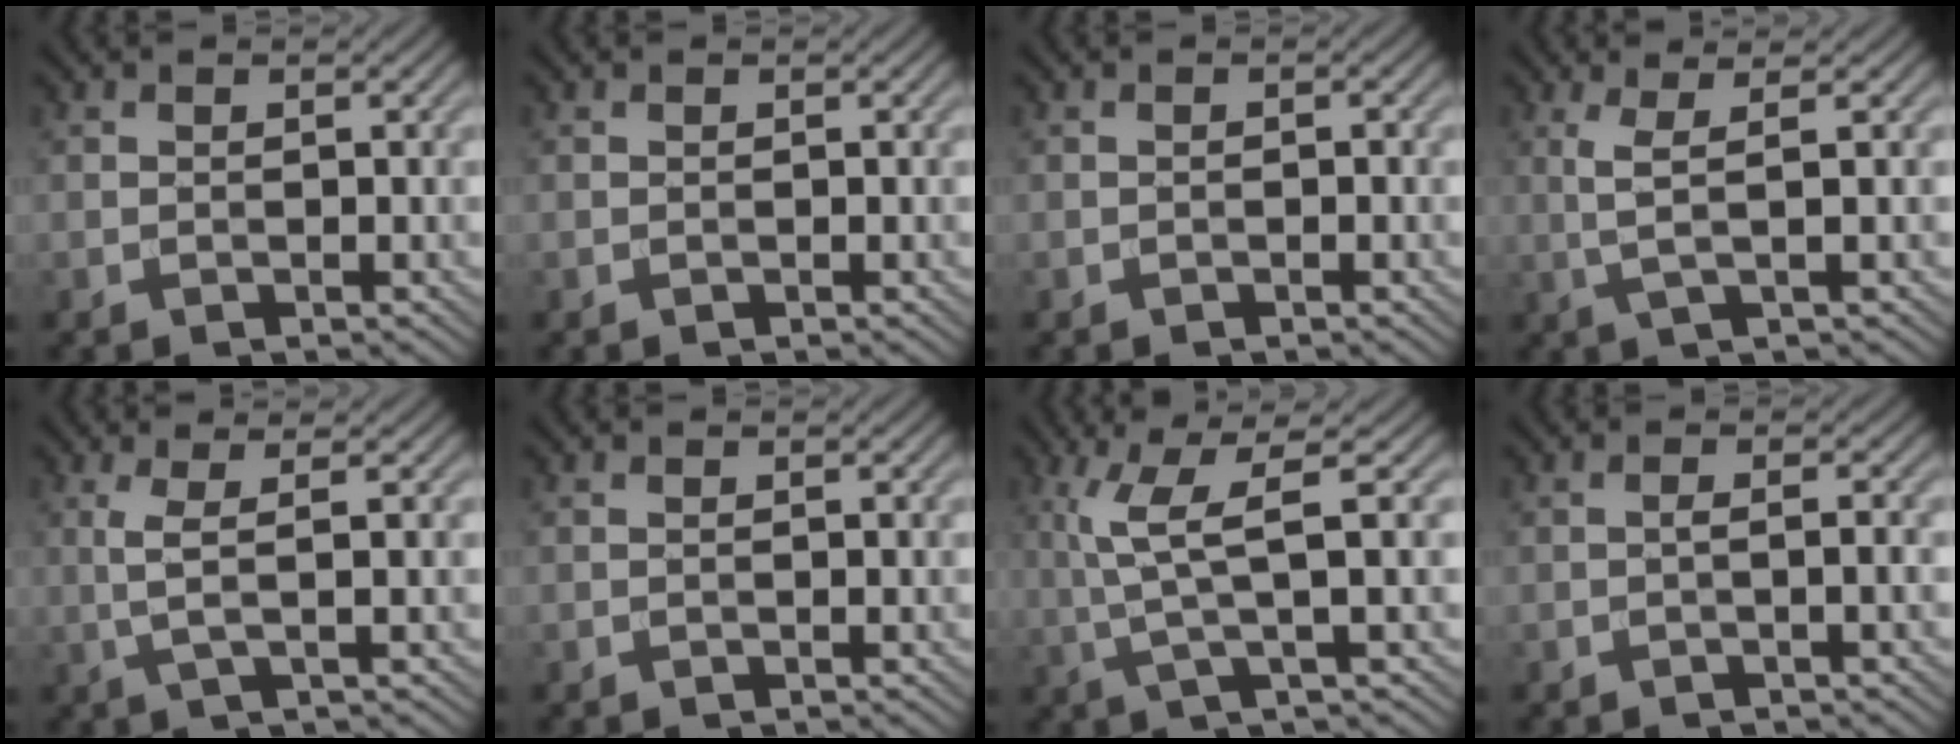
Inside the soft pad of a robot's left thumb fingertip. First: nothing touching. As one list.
[{"total": 0.0}, {"total": 0.6, "force": [-0.2, 0.2, 0.5], "torque": [-0.008, 0.001, -0.004]}, {"total": 3.5, "force": [0.9, 0.5, 3.4], "torque": [-0.067, 0.004, 0.017]}, {"total": 3.2, "force": [0.6, 0.5, 3.1], "torque": [-0.061, 0.005, 0.010]}, {"total": 0.0}, {"total": 6.2, "force": [1.3, 0.8, 6.0], "torque": [-0.131, 0.013, 0.026]}, {"total": 1.7, "force": [-0.4, 0.2, 1.6], "torque": [-0.026, 0.007, -0.012]}]